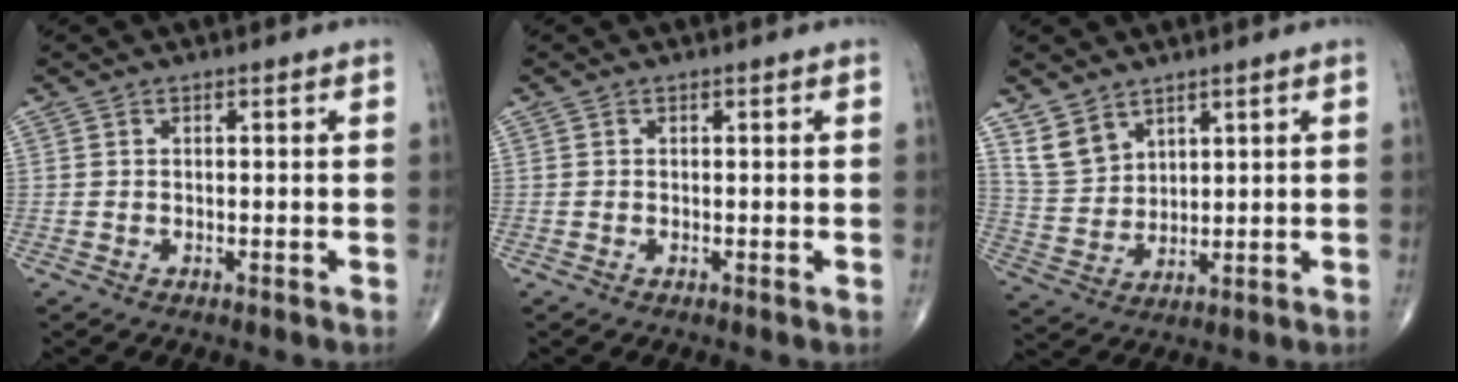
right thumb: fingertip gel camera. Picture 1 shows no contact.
{"total": 0.0}
{"total": 6.6, "force": [4.7, 4.0, 2.3], "torque": [-0.031, -0.025, 0.106]}